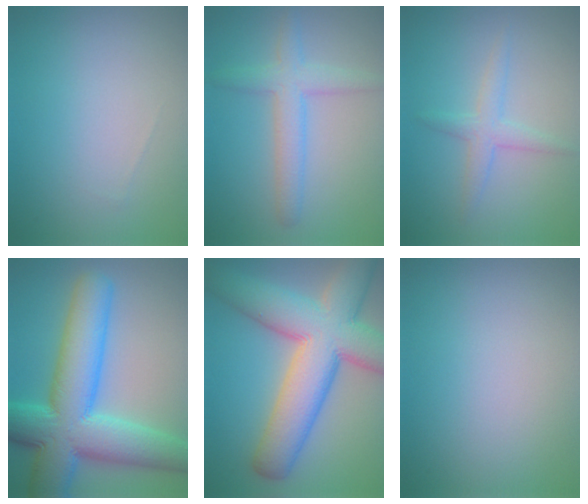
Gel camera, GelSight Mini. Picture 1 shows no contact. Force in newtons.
{"total": 3.5, "press": 3.5, "slide": 0.0}
{"total": 2.2, "press": 2.2, "slide": 0.1}
{"total": 12.1, "press": 12.1, "slide": 0.3}
{"total": 12.2, "press": 12.2, "slide": 0.6}
{"total": 0.0}